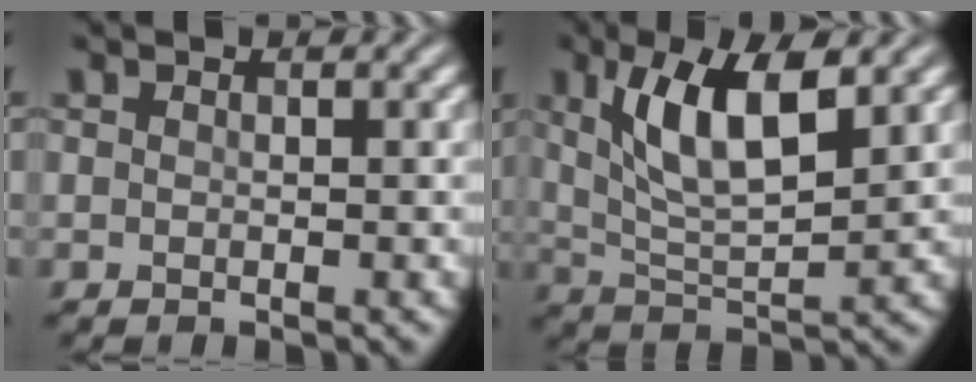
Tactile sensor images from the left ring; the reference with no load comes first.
{"total": 7.5, "force": [2.7, 2.6, 6.5], "torque": [-0.121, -0.001, 0.049]}